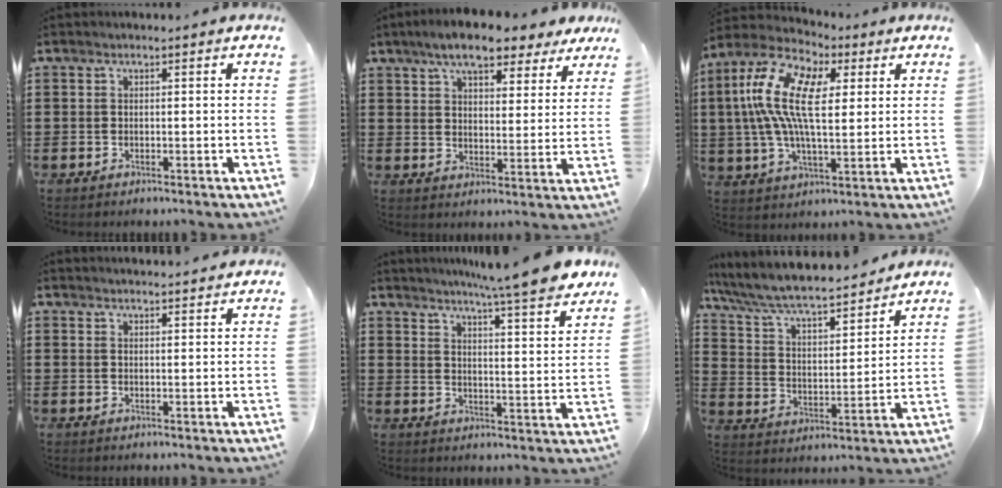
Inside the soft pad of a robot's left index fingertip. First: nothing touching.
{"total": 7.7, "force": [6.5, 1.9, 3.7], "torque": [-0.086, -0.010, 0.117]}
{"total": 13.2, "force": [3.9, 6.2, 11.0], "torque": [-0.258, -0.012, 0.063]}
{"total": 1.6, "force": [1.6, -0.1, 0.0], "torque": [-0.004, 0.000, 0.032]}
{"total": 7.8, "force": [7.0, -0.9, 3.4], "torque": [-0.073, -0.042, 0.118]}
{"total": 6.9, "force": [6.2, 0.5, 2.9], "torque": [-0.083, -0.048, 0.100]}